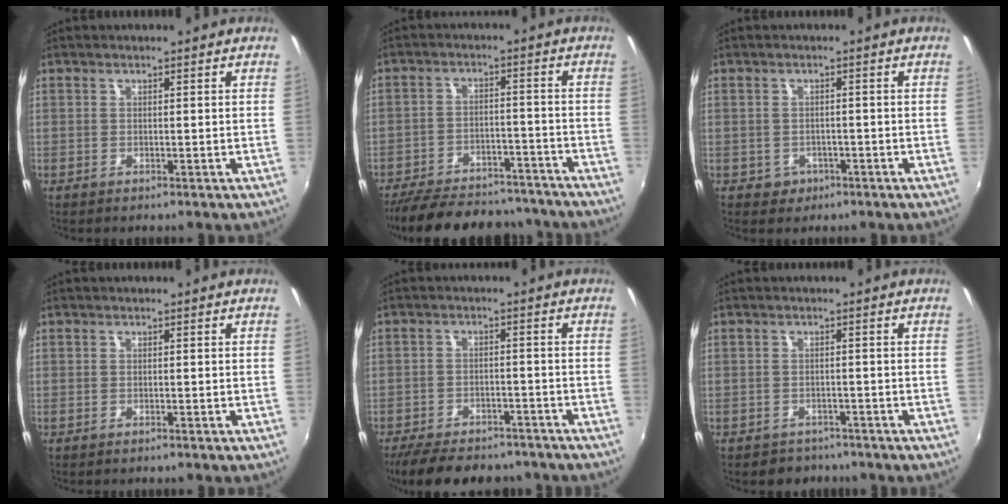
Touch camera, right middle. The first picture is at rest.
{"total": 22.9, "force": [-19.4, 8.2, 8.8], "torque": [-0.188, 0.016, -0.258]}
{"total": 3.2, "force": [-1.3, 2.8, 0.7], "torque": [-0.022, -0.001, -0.016]}
{"total": 0.0}
{"total": 17.4, "force": [-14.3, 6.8, 7.1], "torque": [-0.158, -0.001, -0.197]}
{"total": 3.8, "force": [-3.0, 2.3, 0.3], "torque": [-0.015, -0.003, -0.046]}